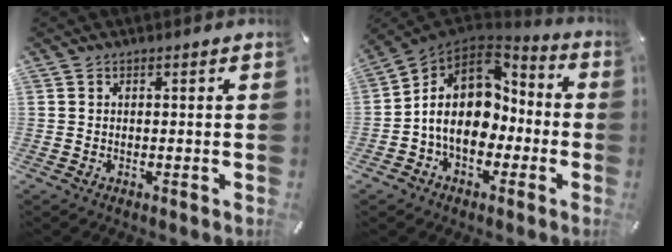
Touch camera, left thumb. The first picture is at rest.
{"total": 14.2, "force": [-0.3, 11.2, 8.6], "torque": [-0.163, 0.002, -0.004]}